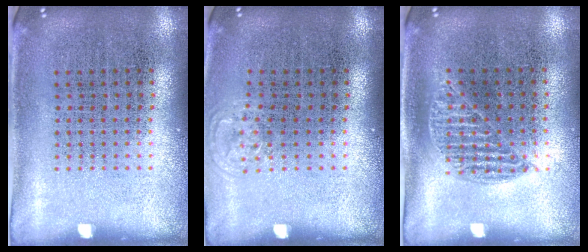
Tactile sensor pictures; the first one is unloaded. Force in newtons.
{"total": 0.5, "press": 0.5, "slide": 0.1}
{"total": 0.9, "press": 0.8, "slide": 0.4}